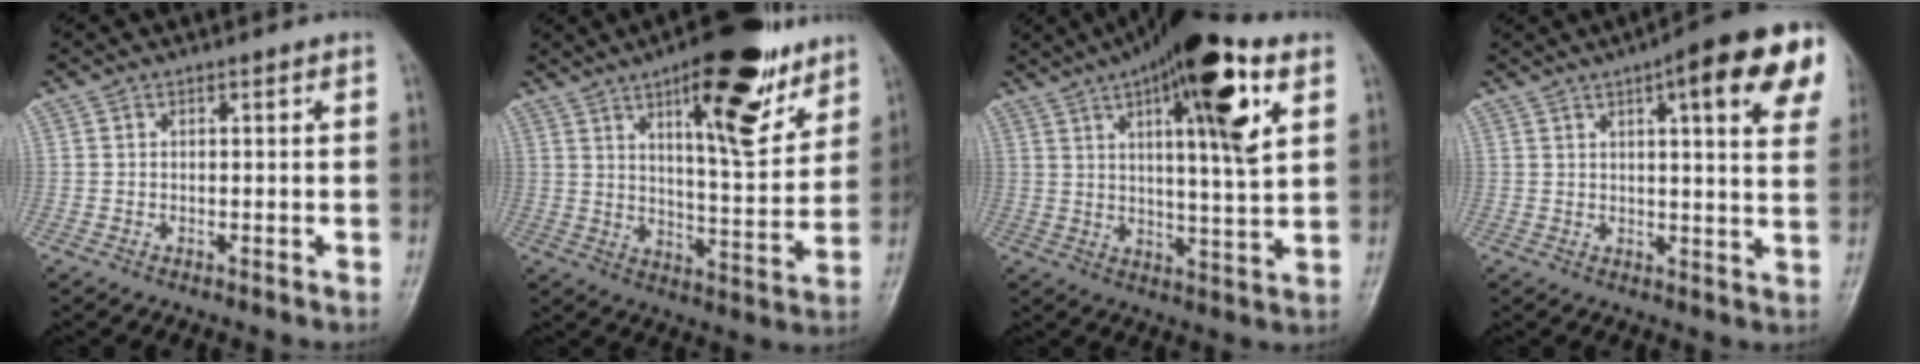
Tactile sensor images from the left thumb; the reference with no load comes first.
{"total": 17.6, "force": [10.2, 5.5, 13.2], "torque": [-0.156, -0.052, 0.156]}
{"total": 18.1, "force": [7.8, 4.3, 15.8], "torque": [-0.221, -0.016, 0.116]}
{"total": 17.5, "force": [8.0, 4.0, 15.0], "torque": [-0.172, -0.014, 0.092]}